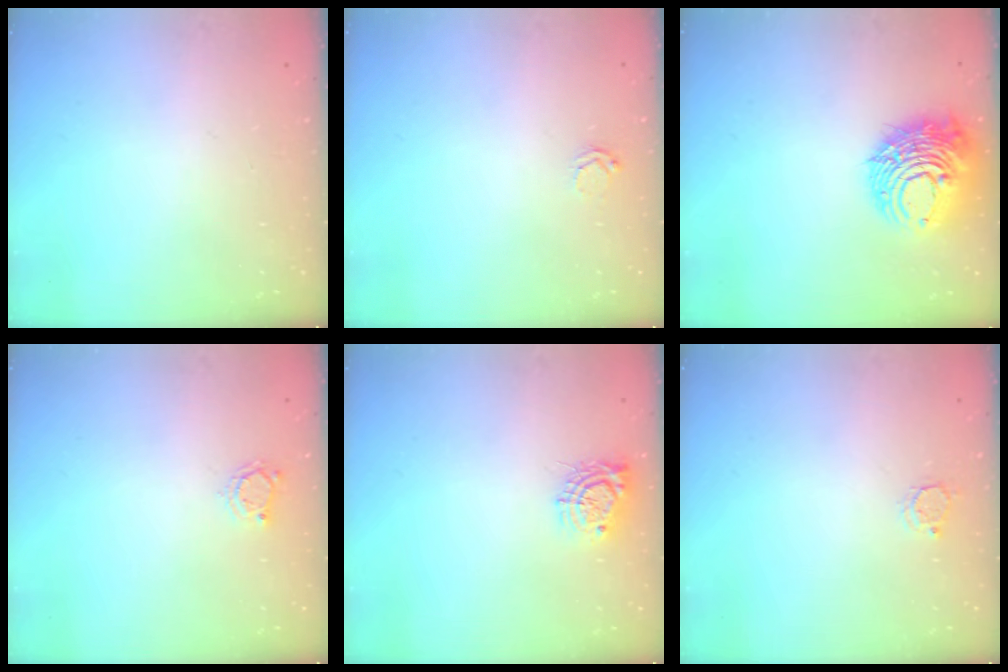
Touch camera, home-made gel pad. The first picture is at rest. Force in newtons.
{"total": 3.0, "press": 3.0, "slide": 0.5}
{"total": 12.7, "press": 12.6, "slide": 1.0}
{"total": 2.9, "press": 2.9, "slide": 0.3}
{"total": 8.7, "press": 8.7, "slide": 0.5}
{"total": 2.9, "press": 2.8, "slide": 0.4}